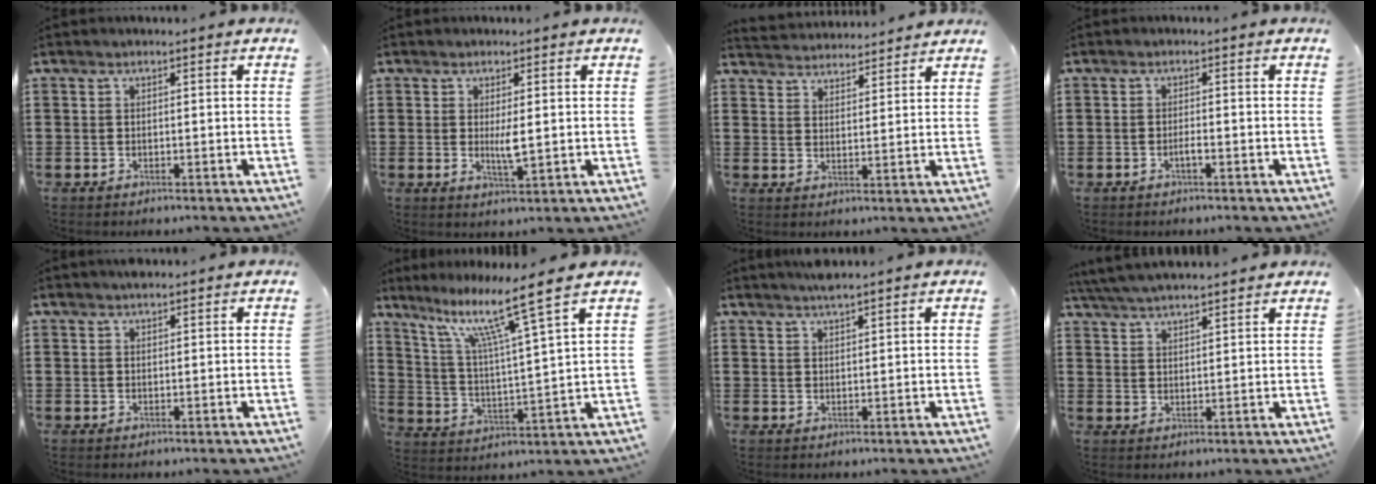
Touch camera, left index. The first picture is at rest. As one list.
[{"total": 3.4, "force": [0.4, 0.6, 3.3], "torque": [-0.055, -0.005, 0.004]}, {"total": 3.5, "force": [3.4, 0.1, -0.4], "torque": [-0.006, -0.016, 0.062]}, {"total": 1.2, "force": [-0.7, 0.2, 1.0], "torque": [-0.020, -0.003, -0.011]}, {"total": 1.1, "force": [1.0, 0.3, 0.3], "torque": [-0.008, 0.002, 0.019]}, {"total": 11.1, "force": [7.8, 0.3, 7.9], "torque": [-0.160, -0.041, 0.122]}, {"total": 2.1, "force": [1.9, 0.0, 0.8], "torque": [-0.019, 0.000, 0.036]}, {"total": 4.1, "force": [4.0, 0.0, 1.0], "torque": [-0.034, -0.011, 0.072]}]